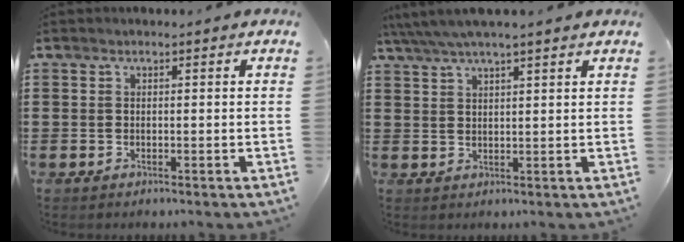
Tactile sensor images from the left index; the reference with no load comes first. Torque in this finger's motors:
{"motor_torque": [1.01, -1.13, 0.83, 0.21]}